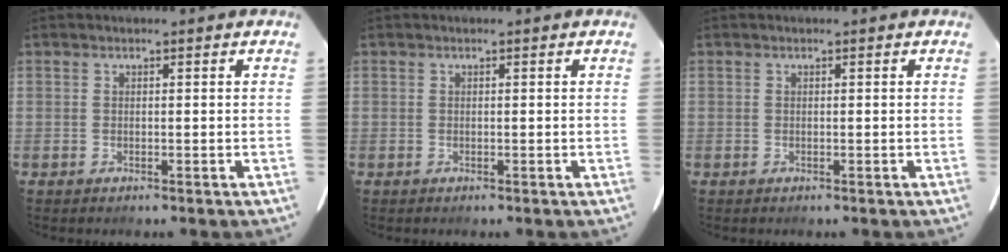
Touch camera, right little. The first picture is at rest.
{"total": 0.0}
{"total": 0.0}